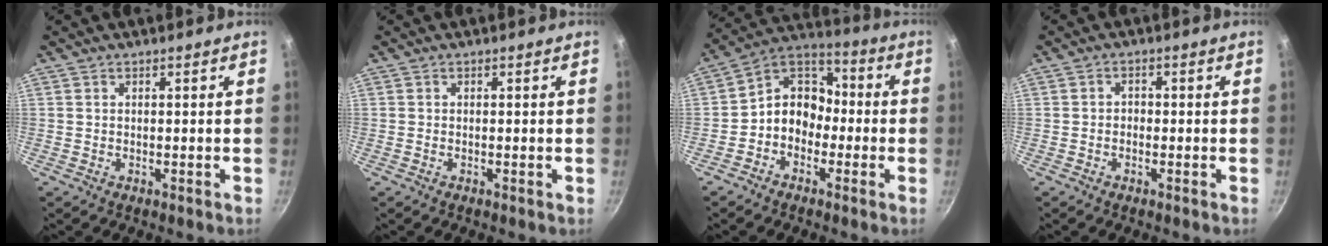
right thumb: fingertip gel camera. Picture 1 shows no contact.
{"total": 0.0}
{"total": 9.8, "force": [-2.6, 8.0, 5.1], "torque": [-0.040, 0.051, -0.071]}
{"total": 1.4, "force": [-0.6, 1.1, 0.7], "torque": [-0.006, 0.008, -0.013]}